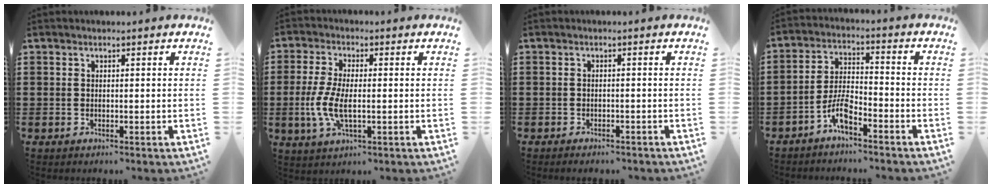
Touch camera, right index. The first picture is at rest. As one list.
[{"total": 6.8, "force": [-1.1, 2.6, 6.2], "torque": [-0.141, -0.007, -0.026]}, {"total": 1.1, "force": [-1.1, 0.2, 0.0], "torque": [-0.004, 0.003, -0.025]}, {"total": 5.7, "force": [-4.0, 1.7, 3.7], "torque": [-0.091, 0.001, -0.083]}]